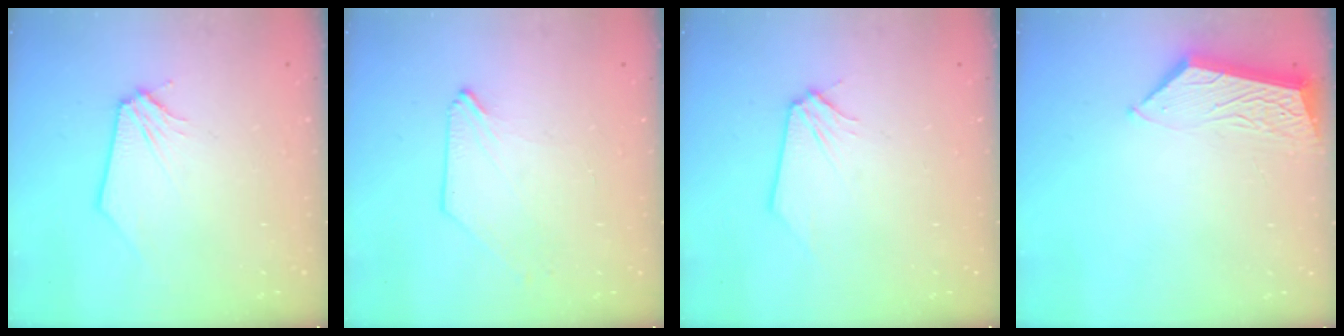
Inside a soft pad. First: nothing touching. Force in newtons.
{"total": 0.0}
{"total": 0.0}
{"total": 6.4, "press": 6.4, "slide": 0.2}